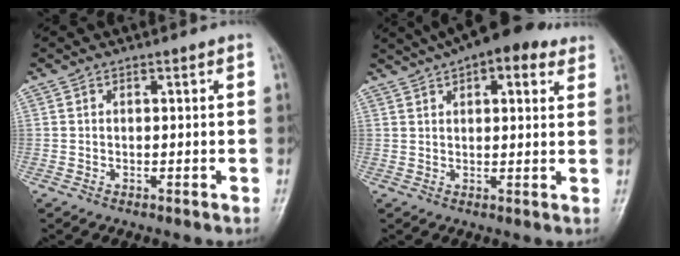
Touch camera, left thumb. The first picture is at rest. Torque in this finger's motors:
{"motor_torque": [1.47, -0.77, 1.73, -1.05, 0.10]}